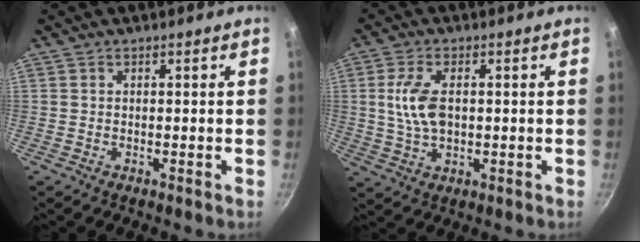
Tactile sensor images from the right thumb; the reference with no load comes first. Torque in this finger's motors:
{"motor_torque": [-0.43, 0.14, 0.48, 0.30, 0.01]}